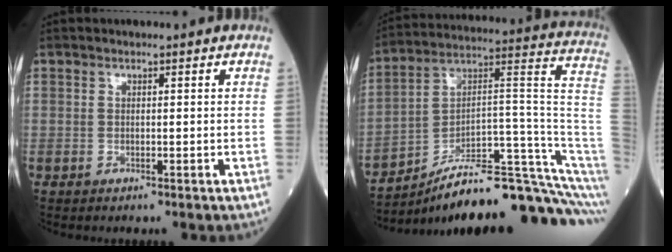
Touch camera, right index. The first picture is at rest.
{"total": 24.1, "force": [-16.7, 2.3, 17.2], "torque": [-0.167, 0.059, -0.253]}